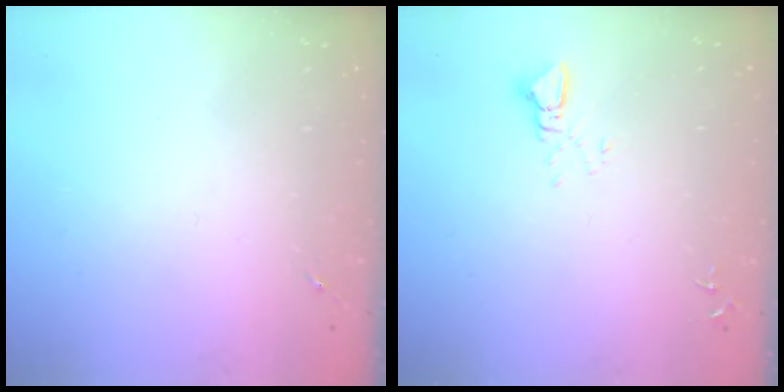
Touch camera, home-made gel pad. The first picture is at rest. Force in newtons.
{"total": 2.5, "press": 2.5, "slide": 0.1}